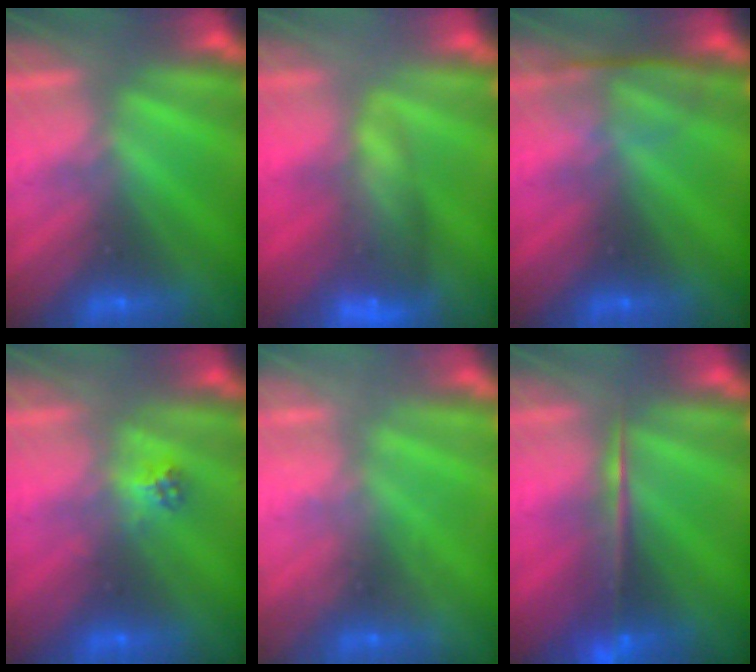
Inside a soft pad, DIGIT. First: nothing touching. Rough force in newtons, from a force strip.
{"total": 7.6}
{"total": 2.4}
{"total": 2.1}
{"total": 2.4}
{"total": 5.7}